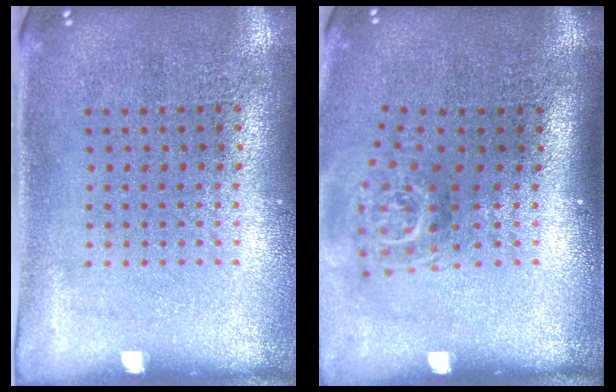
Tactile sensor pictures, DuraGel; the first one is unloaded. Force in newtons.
{"total": 1.8, "press": 1.2, "slide": 1.3}